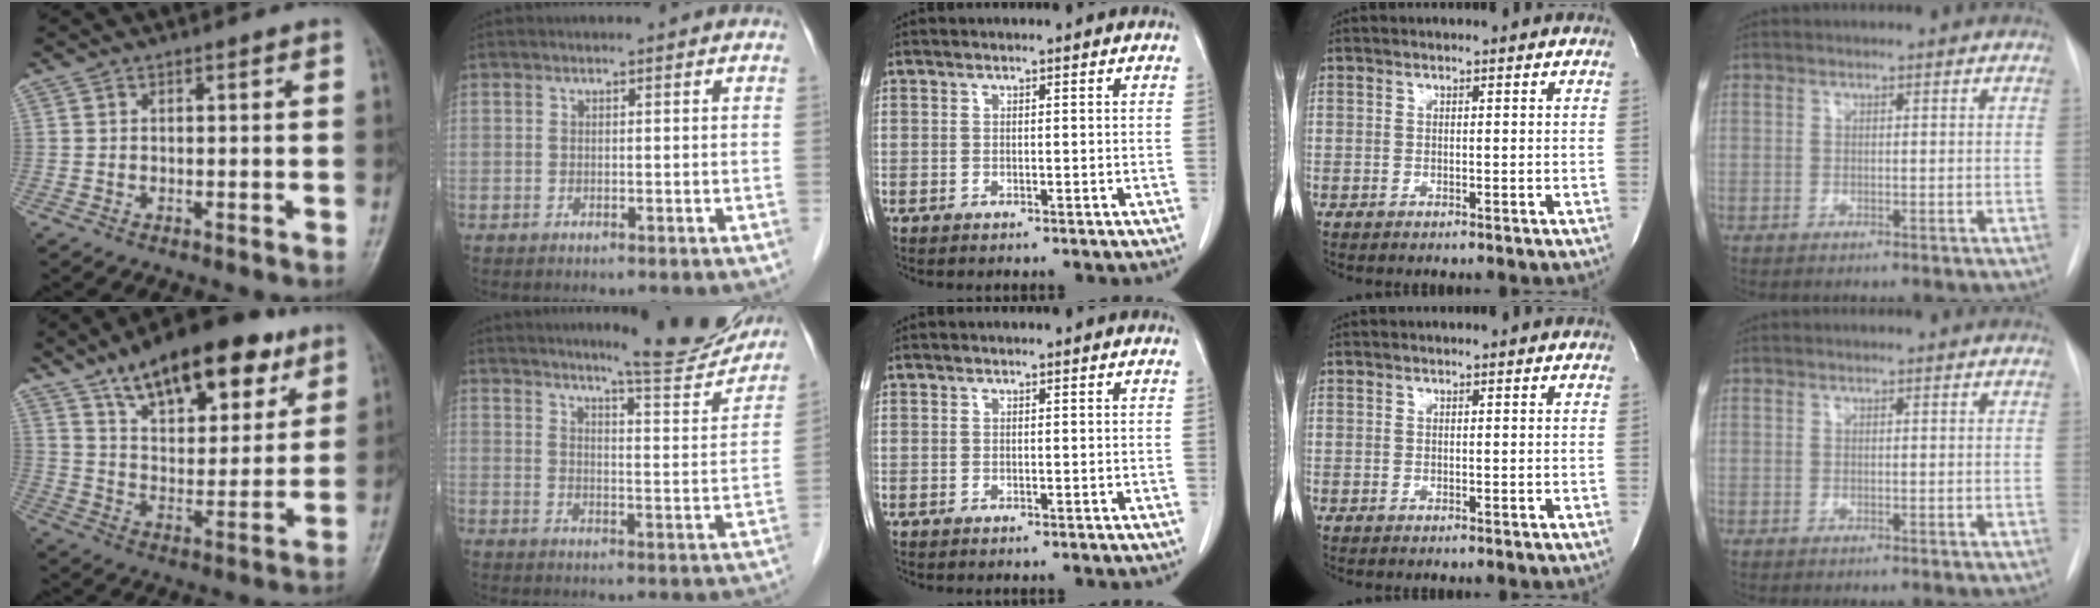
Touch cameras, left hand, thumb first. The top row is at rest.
{"thumb": {"total": 21.5, "force": [13.1, 9.6, 14.1], "torque": [-0.179, -0.039, 0.215]}, "index": {"total": 12.9, "force": [12.0, 0.2, 4.7], "torque": [-0.061, -0.025, 0.153]}}